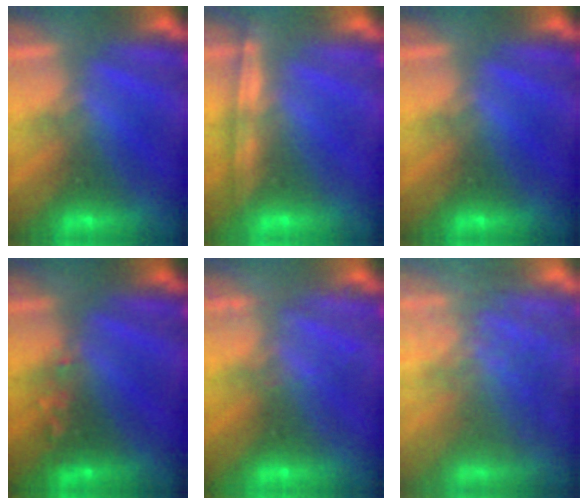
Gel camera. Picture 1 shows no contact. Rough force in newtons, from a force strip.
{"total": 1.2}
{"total": 0.0}
{"total": 2.5}
{"total": 2.0}
{"total": 7.5}